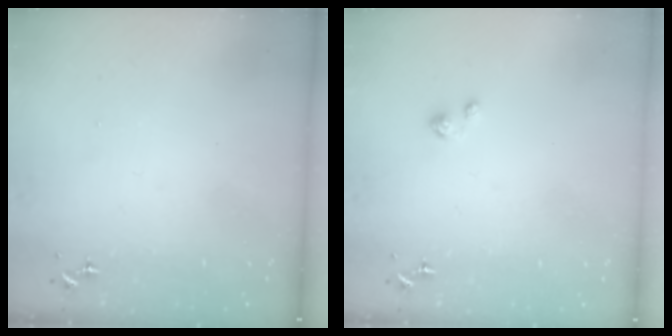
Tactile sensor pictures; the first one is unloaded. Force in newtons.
{"total": 3.5, "press": 3.4, "slide": 0.4}